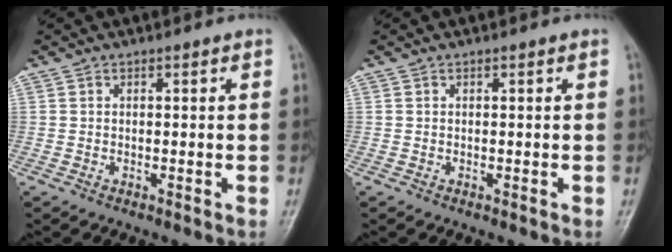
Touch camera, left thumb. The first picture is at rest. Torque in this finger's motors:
{"motor_torque": [-0.02, 0.04, -0.08, 0.01, 0.00]}